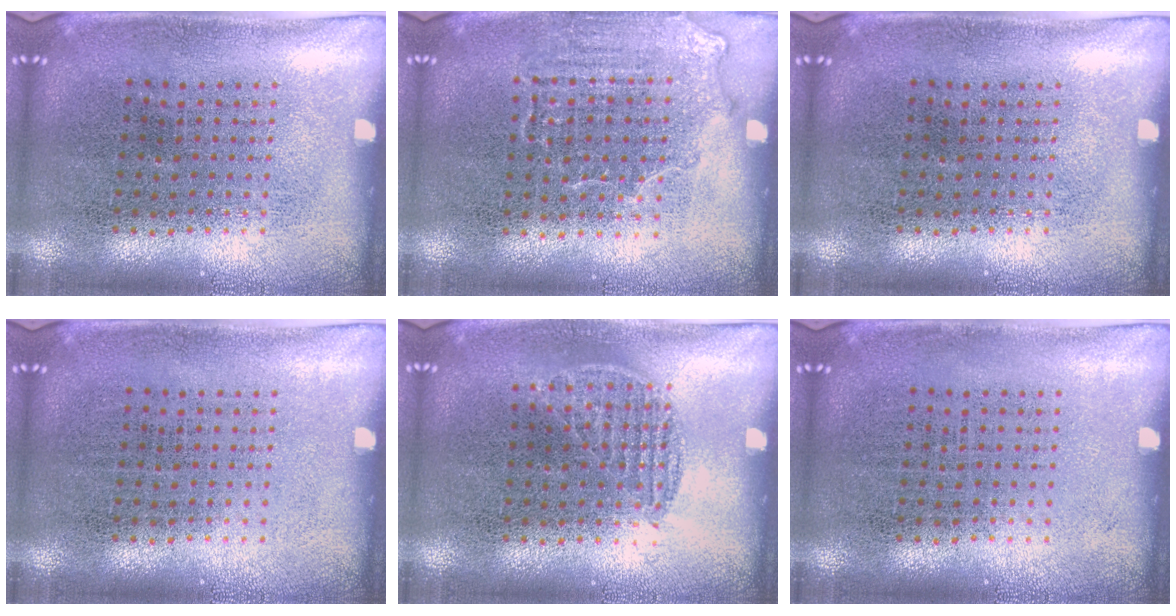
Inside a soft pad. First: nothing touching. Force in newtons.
{"total": 1.4, "press": 1.2, "slide": 0.7}
{"total": 0.0}
{"total": 0.0}
{"total": 0.8, "press": 0.7, "slide": 0.5}
{"total": 0.0}